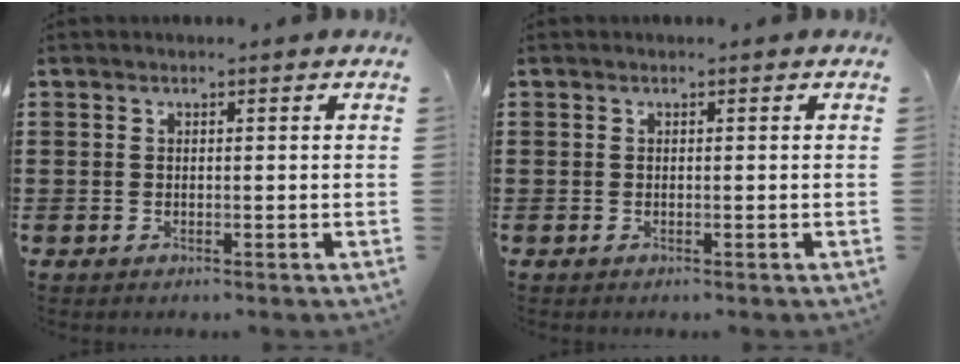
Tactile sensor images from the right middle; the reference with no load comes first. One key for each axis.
{"total": 0.0}